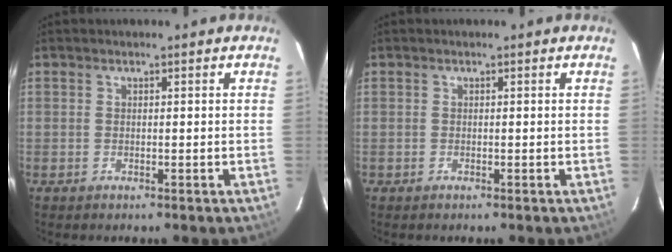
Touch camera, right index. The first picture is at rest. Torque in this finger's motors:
{"motor_torque": [-1.07, 0.17, -1.05, -0.21]}